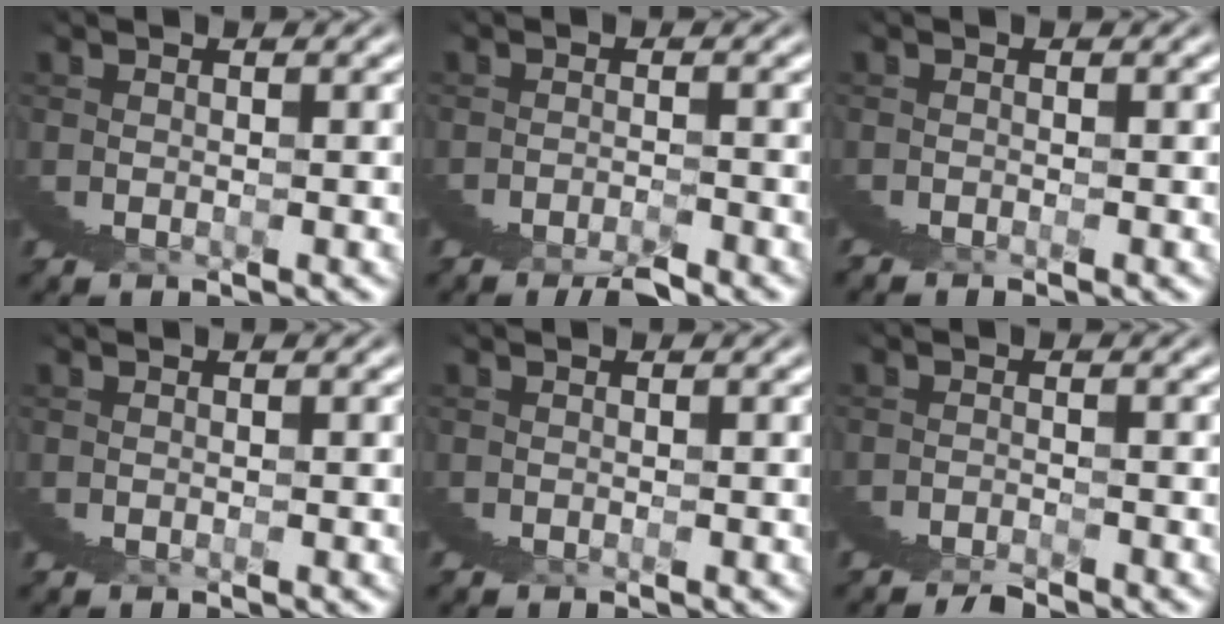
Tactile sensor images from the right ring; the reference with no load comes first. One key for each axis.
{"total": 1.3, "fx": -0.1, "fy": -1.2, "fz": -0.3, "tx": 0.031, "ty": 0.025, "tz": -0.014}
{"total": 0.5, "fx": 0.3, "fy": -0.3, "fz": -0.2, "tx": 0.008, "ty": 0.008, "tz": 0.002}
{"total": 0.0}
{"total": 0.0}
{"total": 1.3, "fx": -0.3, "fy": -1.1, "fz": -0.6, "tx": 0.032, "ty": 0.018, "tz": -0.014}